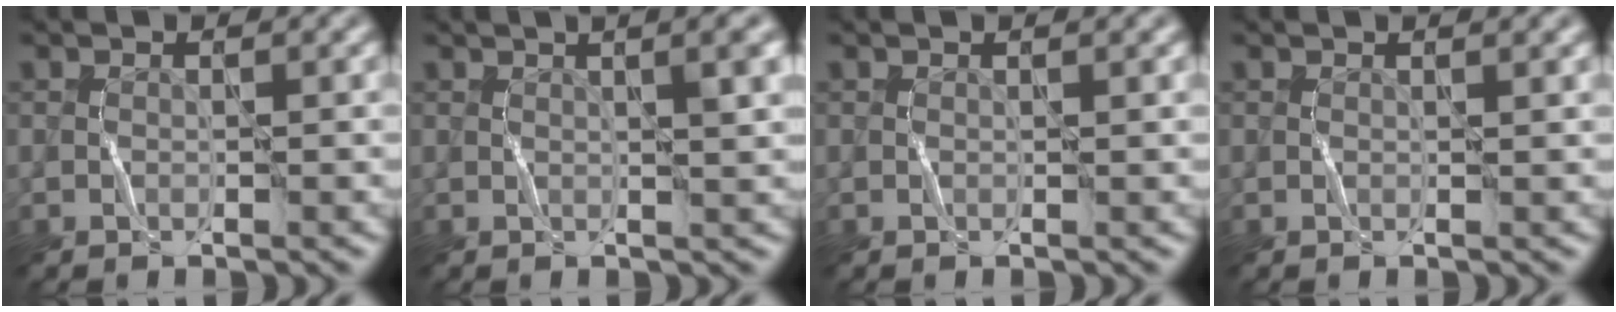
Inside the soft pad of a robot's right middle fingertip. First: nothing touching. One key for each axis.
{"total": 4.3, "fx": 0.9, "fy": 1.2, "fz": 4.0, "tx": -0.034, "ty": 0.020, "tz": 0.011}
{"total": 0.6, "fx": 0.2, "fy": 0.3, "fz": 0.4, "tx": 0.001, "ty": 0.000, "tz": -0.001}
{"total": 1.1, "fx": 0.4, "fy": 0.6, "fz": 0.8, "tx": -0.001, "ty": 0.004, "tz": -0.005}